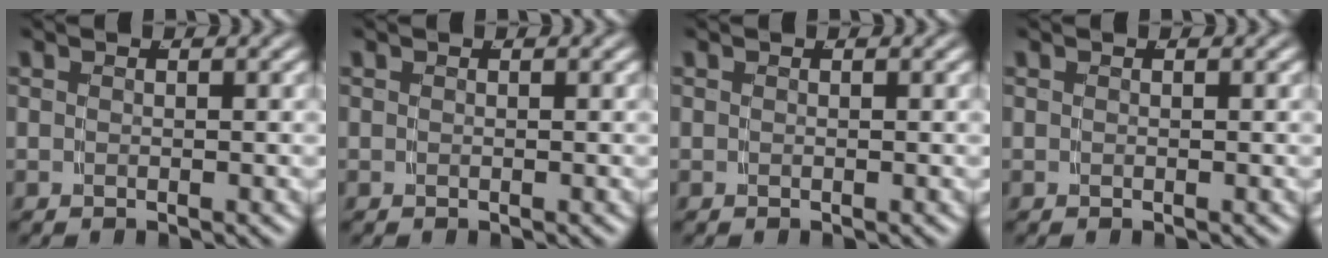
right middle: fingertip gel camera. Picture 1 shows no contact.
{"total": 0.0}
{"total": 0.0}
{"total": 0.0}